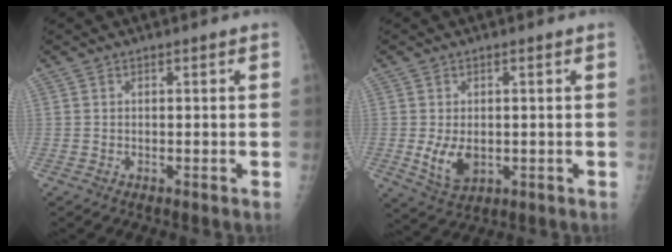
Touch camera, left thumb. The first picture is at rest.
{"total": 5.9, "force": [-0.6, 3.8, 4.4], "torque": [-0.073, -0.013, 0.001]}